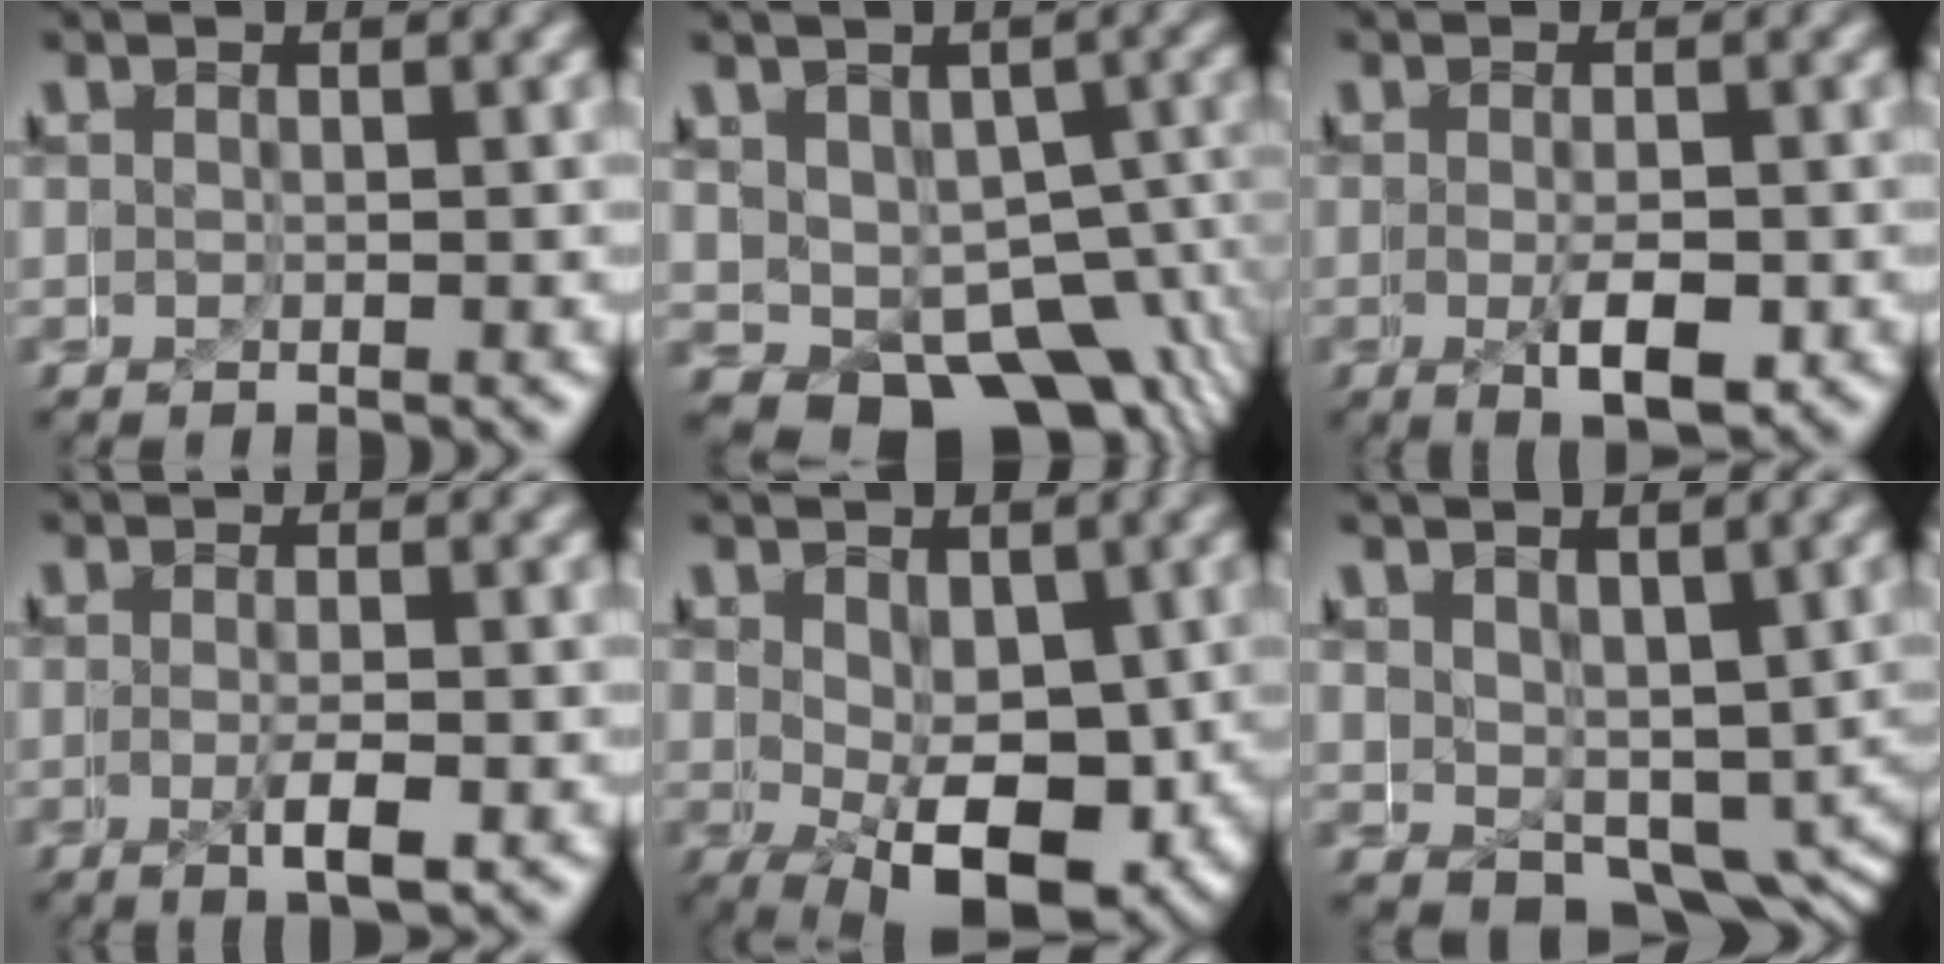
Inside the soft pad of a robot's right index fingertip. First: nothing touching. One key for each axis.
{"total": 10.4, "fx": -7.0, "fy": 6.3, "fz": 4.4, "tx": -0.083, "ty": -0.043, "tz": -0.108}
{"total": 3.3, "fx": -1.2, "fy": 1.1, "fz": 2.9, "tx": -0.040, "ty": -0.015, "tz": -0.014}
{"total": 2.0, "fx": -0.9, "fy": 0.2, "fz": 1.8, "tx": -0.022, "ty": -0.010, "tz": -0.012}
{"total": 6.8, "fx": -1.8, "fy": 3.5, "fz": 5.6, "tx": -0.077, "ty": -0.023, "tz": -0.019}
{"total": 5.6, "fx": -3.3, "fy": 3.7, "fz": 2.7, "tx": -0.054, "ty": -0.032, "tz": -0.042}